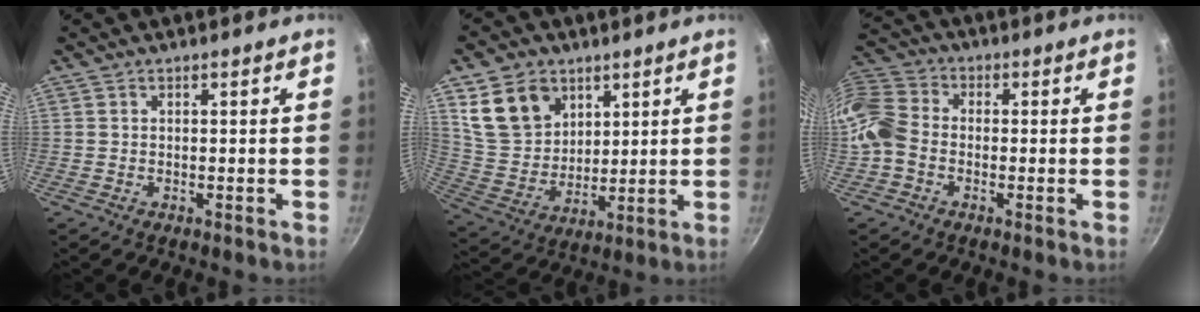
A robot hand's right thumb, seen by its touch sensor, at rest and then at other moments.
{"total": 13.4, "force": [6.3, 10.1, 6.2], "torque": [-0.081, -0.023, 0.135]}
{"total": 9.6, "force": [-2.7, 7.4, 5.4], "torque": [-0.096, 0.031, -0.076]}